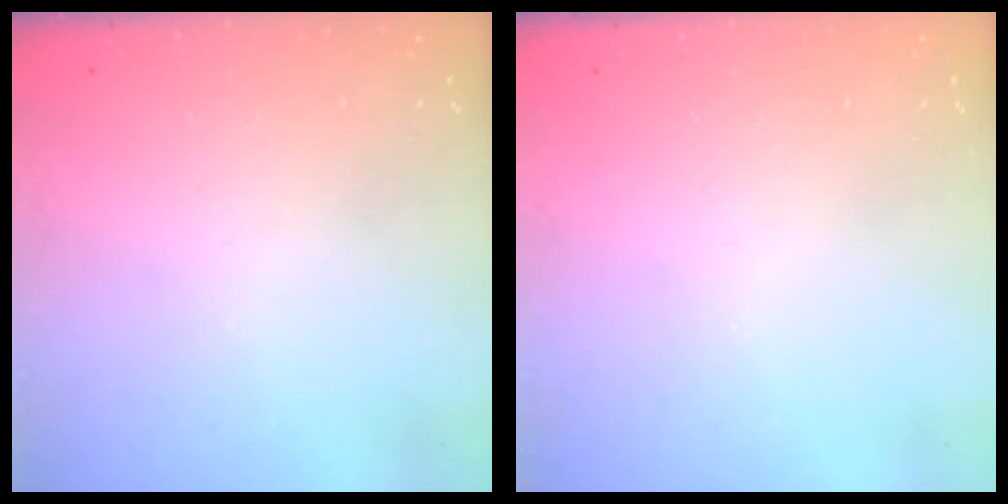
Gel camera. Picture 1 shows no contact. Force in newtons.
{"total": 0.0}